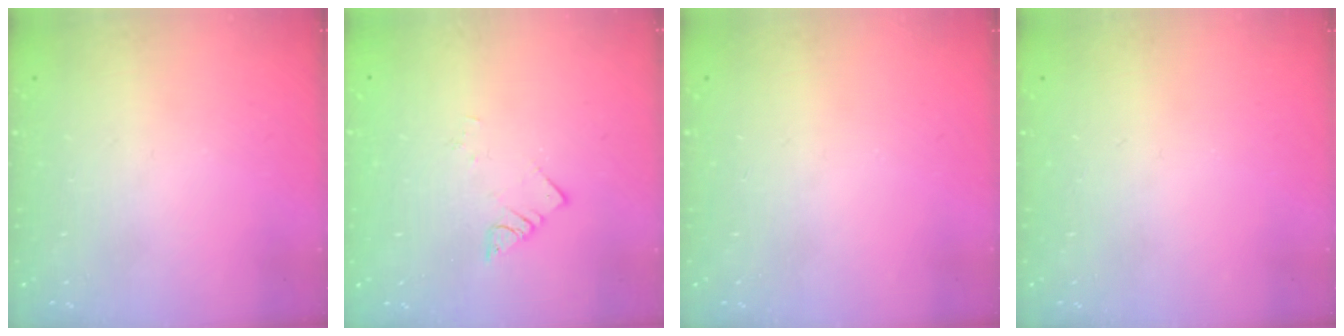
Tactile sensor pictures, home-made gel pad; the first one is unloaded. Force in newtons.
{"total": 2.9, "press": 2.8, "slide": 0.6}
{"total": 0.0}
{"total": 0.0}